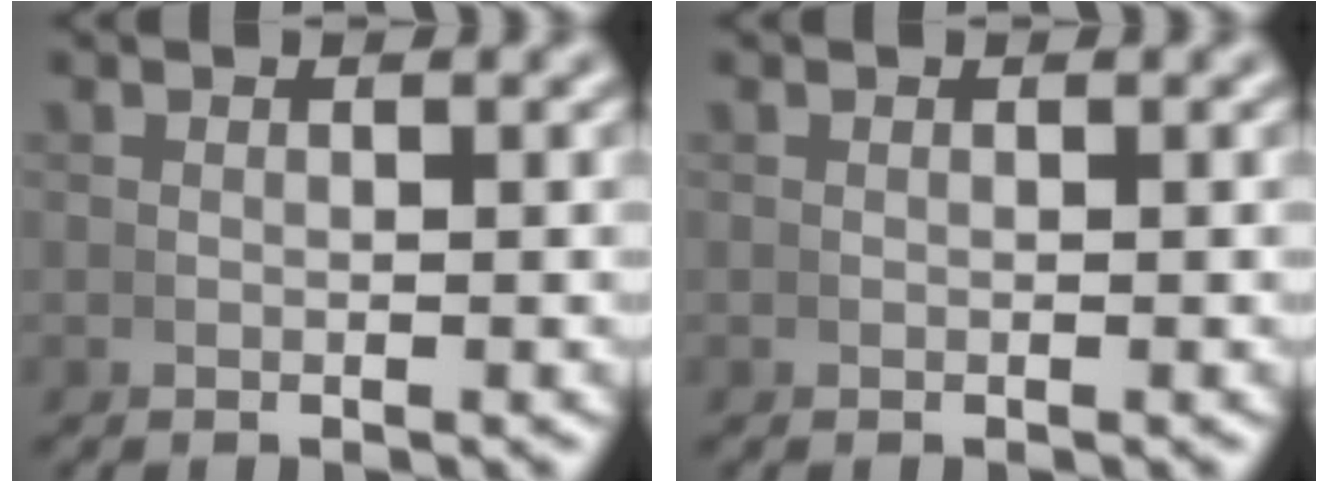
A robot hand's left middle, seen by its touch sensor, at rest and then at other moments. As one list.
[{"total": 0.0}]